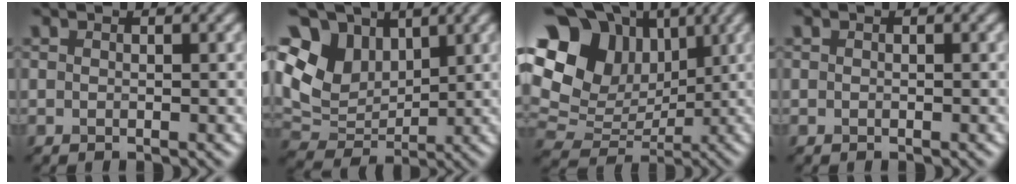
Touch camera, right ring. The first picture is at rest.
{"total": 7.3, "force": [4.3, 4.9, 3.2], "torque": [-0.082, 0.012, 0.086]}
{"total": 17.1, "force": [5.8, 14.2, 7.5], "torque": [-0.190, 0.051, 0.094]}
{"total": 0.0}